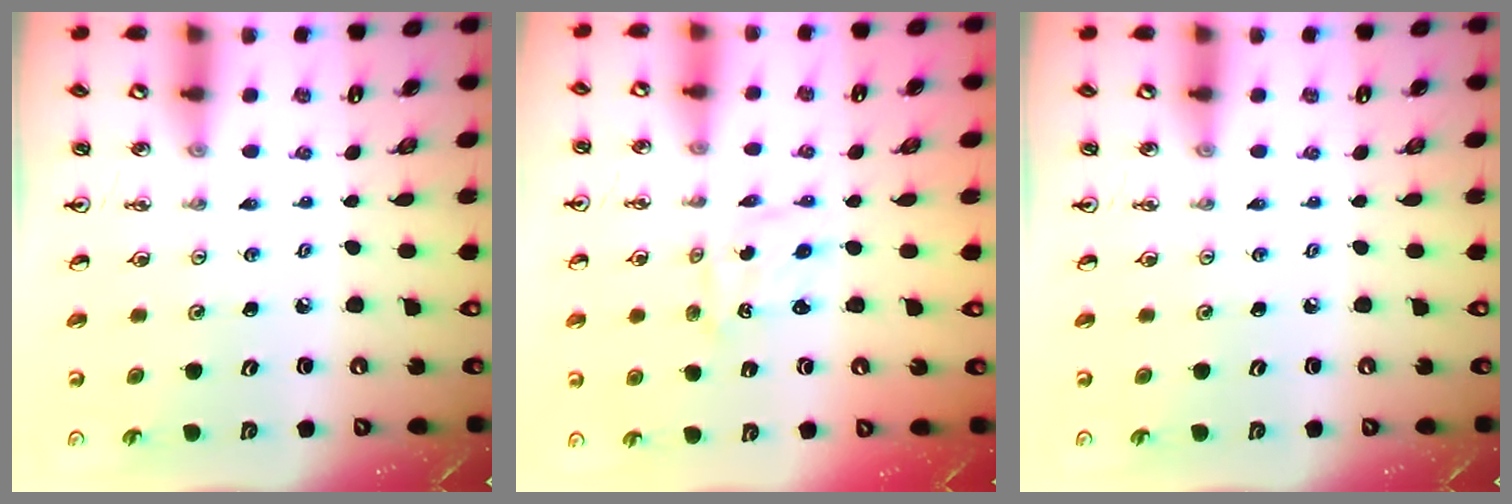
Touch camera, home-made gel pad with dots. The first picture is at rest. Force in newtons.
{"total": 1.7, "press": 1.4, "slide": 0.9}
{"total": 0.0}